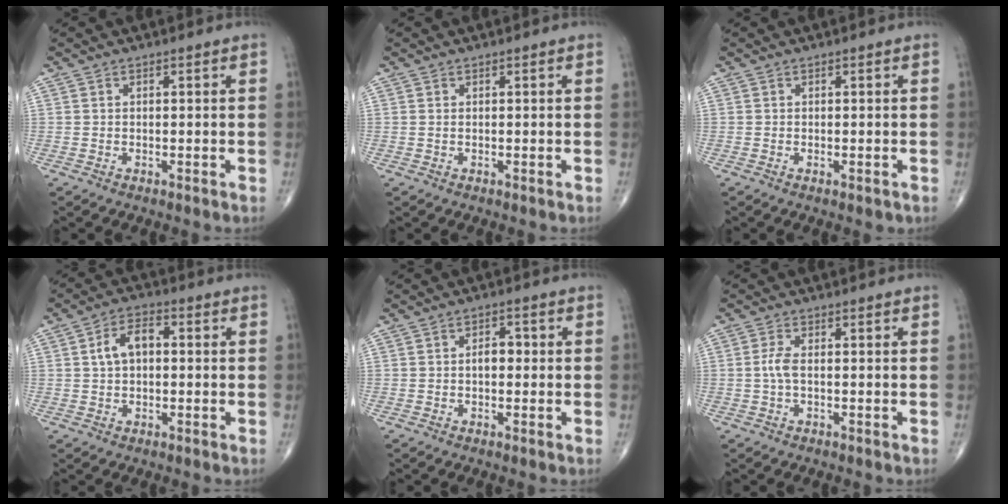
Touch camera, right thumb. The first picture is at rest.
{"total": 0.0}
{"total": 1.0, "force": [-0.5, 0.4, 0.8], "torque": [-0.013, -0.002, -0.004]}
{"total": 6.2, "force": [0.7, 3.7, 4.9], "torque": [-0.086, 0.019, 0.006]}
{"total": 2.7, "force": [-0.2, 1.6, 2.1], "torque": [-0.023, 0.008, -0.007]}
{"total": 2.6, "force": [-0.2, 1.0, 2.4], "torque": [-0.060, 0.000, -0.008]}